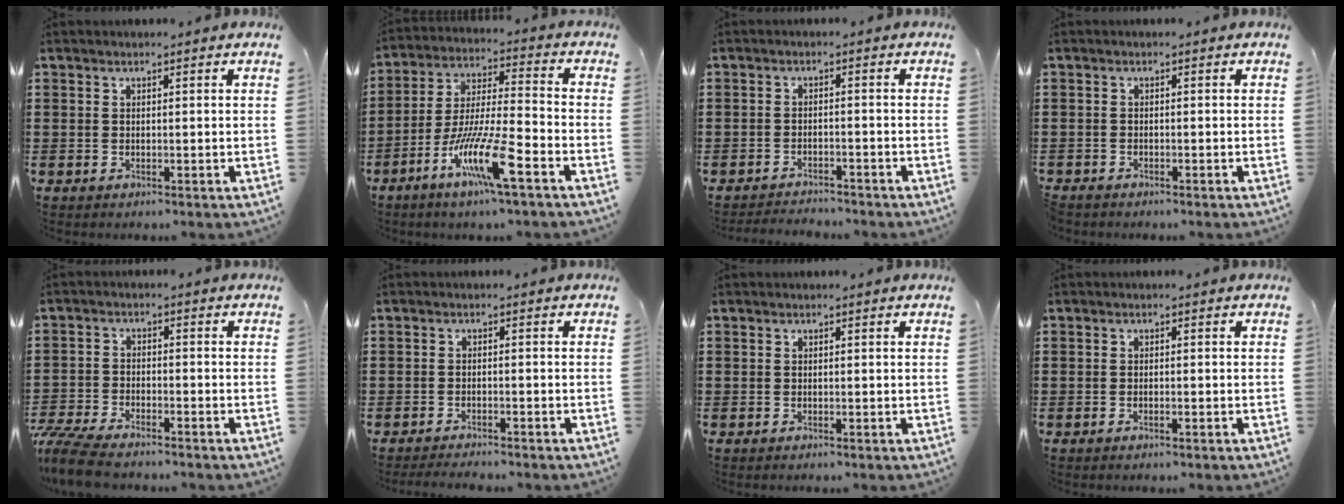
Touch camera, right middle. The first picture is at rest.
{"total": 11.5, "force": [-6.5, 1.4, 9.4], "torque": [-0.190, -0.004, -0.125]}
{"total": 2.3, "force": [-2.3, 0.2, 0.1], "torque": [-0.007, 0.000, -0.049]}
{"total": 0.8, "force": [-0.8, 0.1, -0.1], "torque": [0.000, 0.002, -0.017]}
{"total": 5.7, "force": [-5.3, 0.8, 2.0], "torque": [-0.064, -0.008, -0.111]}
{"total": 1.7, "force": [-1.7, 0.0, 0.4], "torque": [-0.010, 0.000, -0.033]}
{"total": 0.0}
{"total": 0.6, "force": [-0.3, 0.1, 0.5], "torque": [-0.010, -0.002, -0.006]}